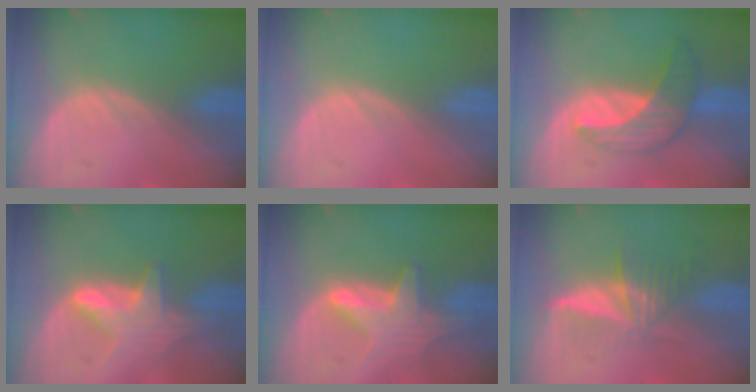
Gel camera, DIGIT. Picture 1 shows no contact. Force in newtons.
{"total": 0.0}
{"total": 7.3, "press": 6.6, "slide": 3.1}
{"total": 5.8, "press": 5.7, "slide": 0.9}
{"total": 6.8, "press": 6.4, "slide": 2.1}
{"total": 6.0, "press": 5.4, "slide": 2.6}